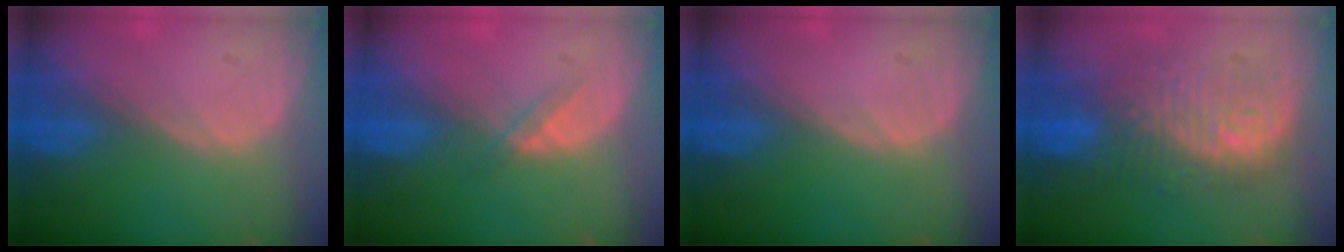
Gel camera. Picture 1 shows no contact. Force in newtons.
{"total": 1.9, "press": 1.7, "slide": 1.0}
{"total": 0.0}
{"total": 9.6, "press": 9.6, "slide": 0.7}